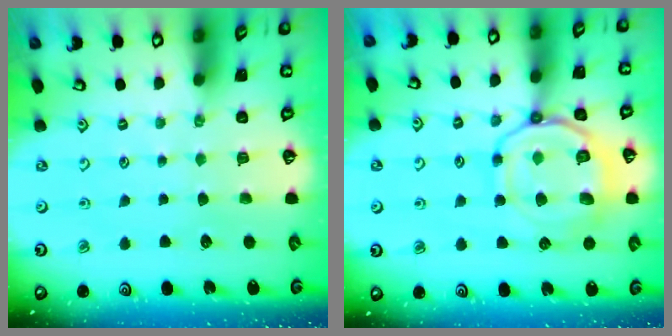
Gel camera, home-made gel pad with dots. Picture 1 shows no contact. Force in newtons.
{"total": 15.8, "press": 15.7, "slide": 1.7}